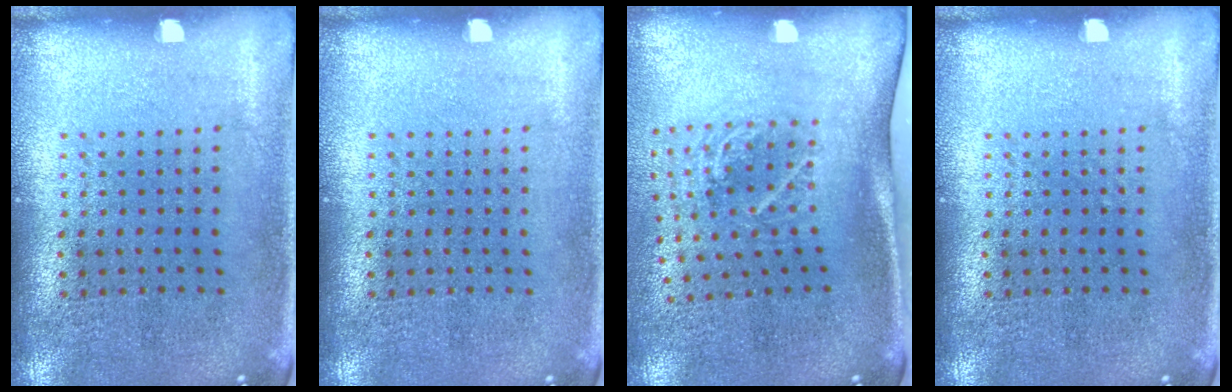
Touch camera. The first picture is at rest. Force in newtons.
{"total": 0.0}
{"total": 2.0, "press": 1.4, "slide": 1.4}
{"total": 0.0}